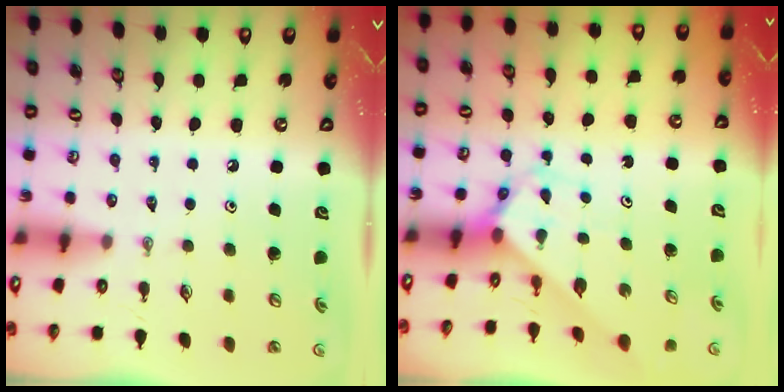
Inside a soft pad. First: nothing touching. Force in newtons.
{"total": 2.7, "press": 2.7, "slide": 0.2}